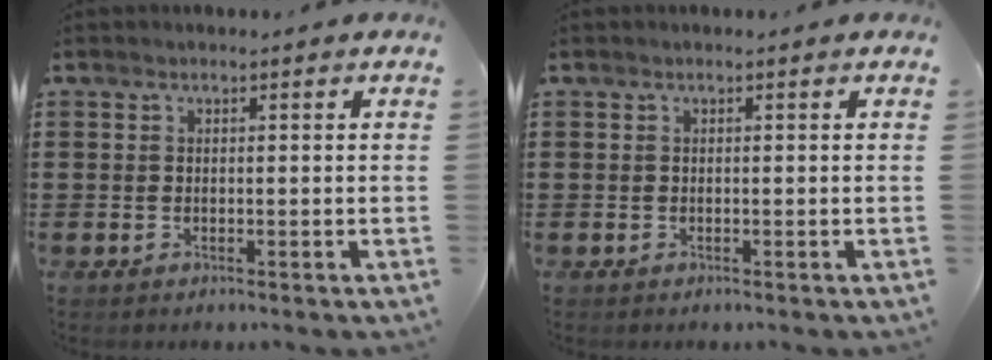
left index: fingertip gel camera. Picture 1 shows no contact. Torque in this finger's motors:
{"motor_torque": [0.00, 0.00, 0.00, 0.00]}